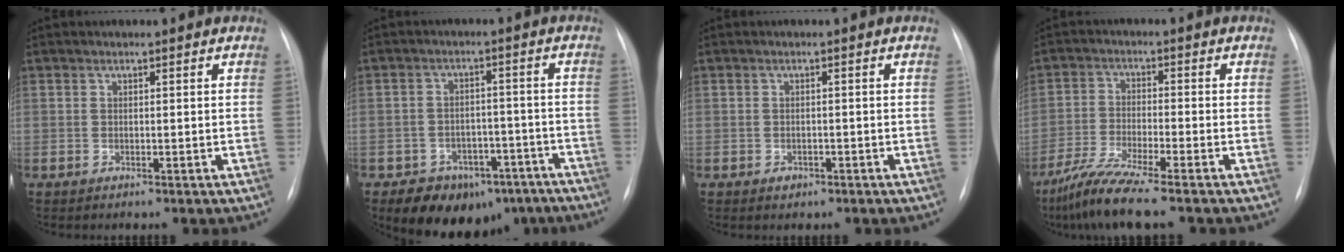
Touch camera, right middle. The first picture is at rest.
{"total": 11.8, "force": [-8.8, 7.4, 2.6], "torque": [-0.017, 0.047, -0.113]}
{"total": 1.3, "force": [-0.8, 1.0, 0.4], "torque": [-0.006, 0.002, -0.009]}
{"total": 8.2, "force": [-6.5, -0.3, 5.1], "torque": [-0.102, -0.030, -0.122]}